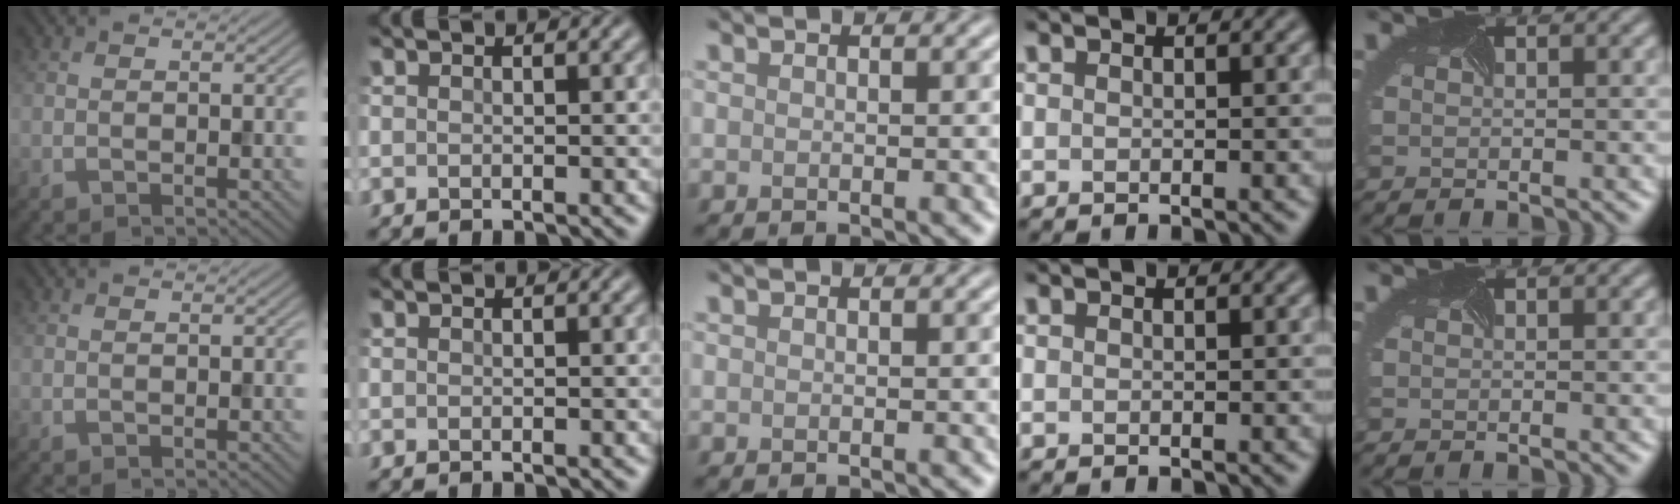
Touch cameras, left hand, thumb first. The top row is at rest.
{}